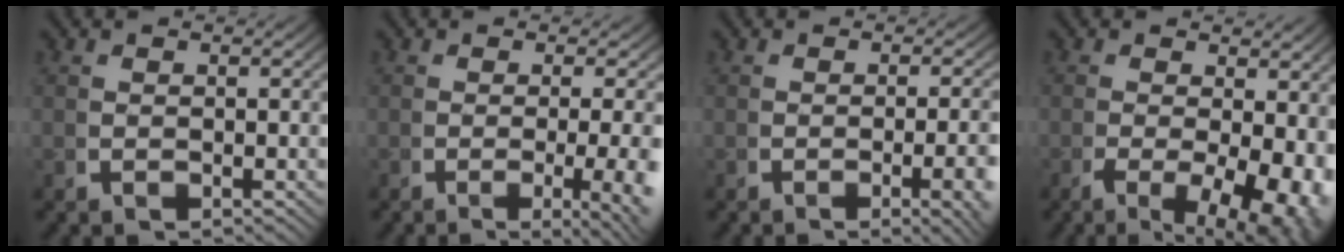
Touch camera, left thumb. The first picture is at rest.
{"total": 5.2, "force": [-1.9, 1.4, 4.7], "torque": [-0.072, -0.016, -0.024]}
{"total": 3.8, "force": [-1.4, 0.7, 3.5], "torque": [-0.052, -0.004, -0.018]}
{"total": 8.7, "force": [-2.6, 4.3, 7.2], "torque": [-0.109, -0.041, -0.022]}